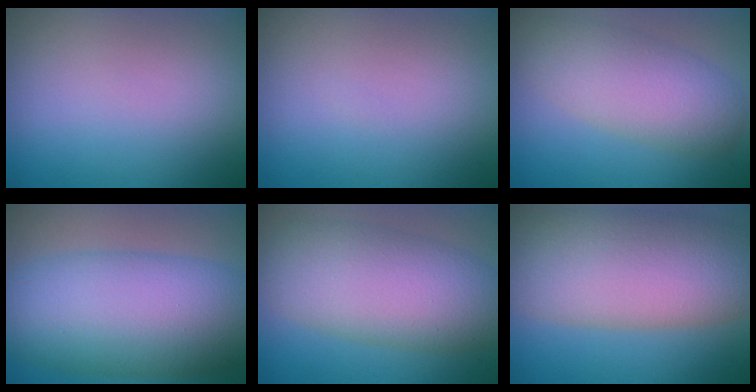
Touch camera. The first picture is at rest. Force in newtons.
{"total": 0.0}
{"total": 5.2, "press": 5.2, "slide": 0.0}
{"total": 11.1, "press": 11.1, "slide": 0.1}
{"total": 8.1, "press": 8.1, "slide": 0.3}
{"total": 10.1, "press": 10.1, "slide": 0.6}